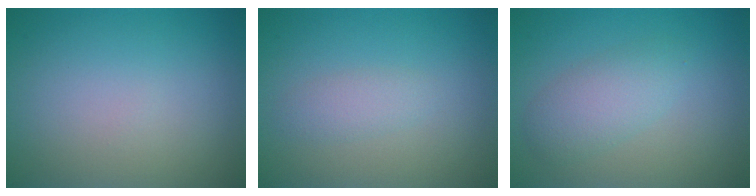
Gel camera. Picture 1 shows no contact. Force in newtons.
{"total": 1.5, "press": 1.5, "slide": 0.0}
{"total": 3.1, "press": 3.1, "slide": 0.2}